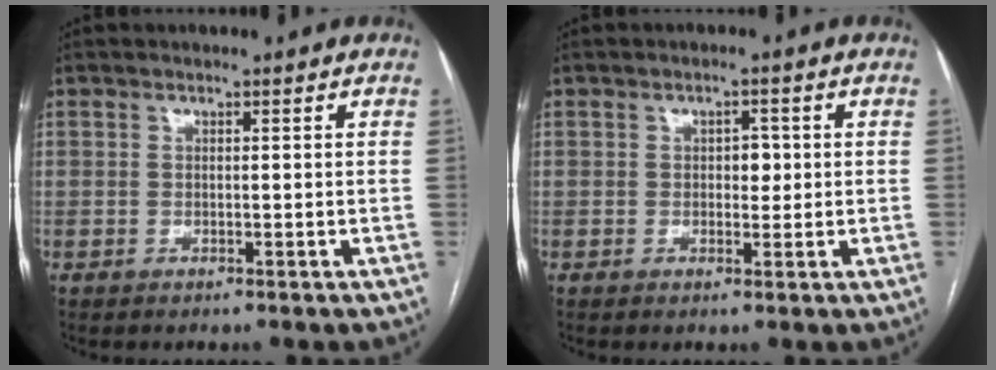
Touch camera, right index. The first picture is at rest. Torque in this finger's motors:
{"motor_torque": [0.44, 0.12, 0.01, 0.02]}